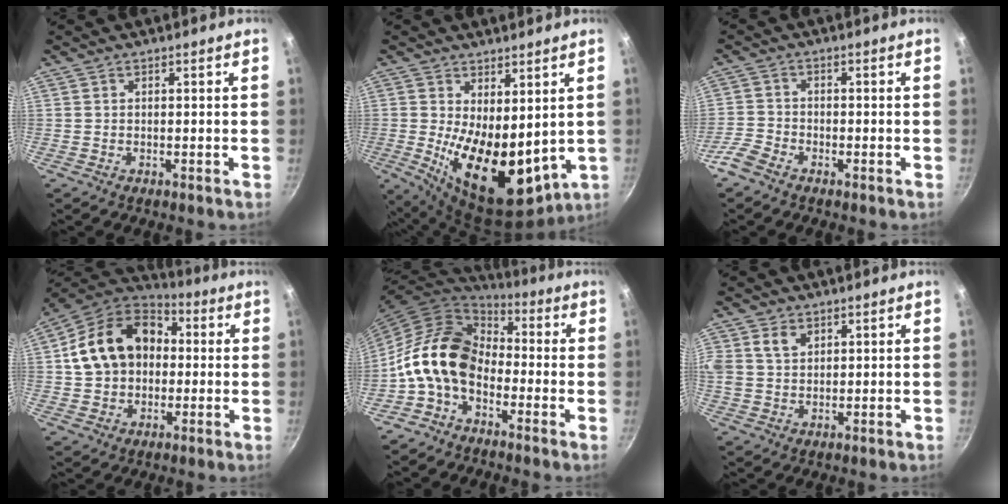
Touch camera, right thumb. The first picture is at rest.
{"total": 16.0, "force": [0.9, 8.4, 13.6], "torque": [-0.193, -0.041, 0.037]}
{"total": 4.4, "force": [-3.2, 2.4, 1.9], "torque": [-0.042, 0.025, -0.073]}
{"total": 18.6, "force": [2.1, 14.2, 11.8], "torque": [-0.188, 0.040, 0.027]}
{"total": 14.7, "force": [-3.5, 10.3, 9.9], "torque": [-0.154, 0.052, -0.093]}
{"total": 5.7, "force": [2.4, 4.1, 3.1], "torque": [-0.054, 0.002, 0.046]}